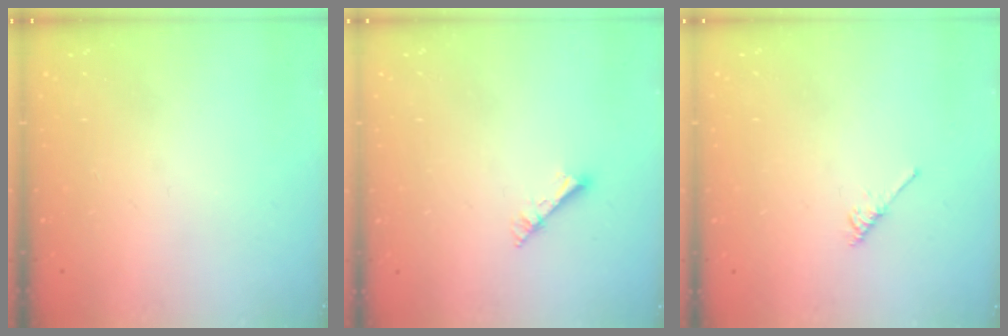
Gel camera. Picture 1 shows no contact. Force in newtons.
{"total": 3.0, "press": 3.0, "slide": 0.3}
{"total": 2.1, "press": 2.1, "slide": 0.4}